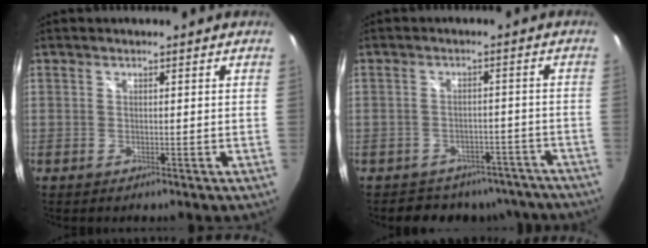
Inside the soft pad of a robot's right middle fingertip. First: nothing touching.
{"total": 12.1, "force": [-10.1, 6.2, 2.4], "torque": [-0.056, 0.020, -0.117]}